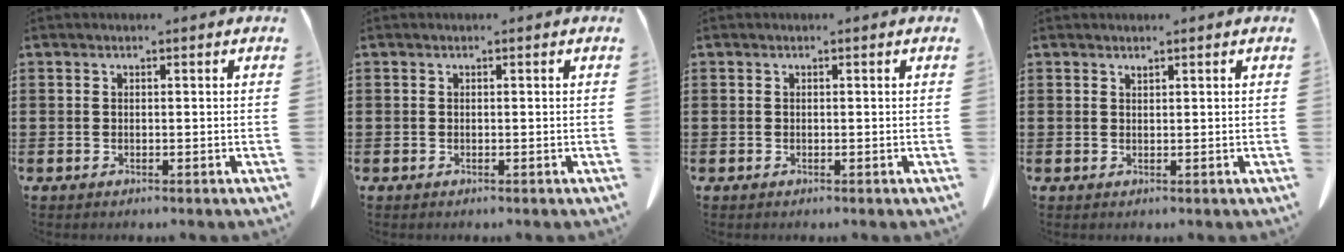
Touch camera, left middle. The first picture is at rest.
{"total": 0.0}
{"total": 0.0}
{"total": 0.6, "force": [0.6, 0.0, 0.2], "torque": [-0.006, -0.003, 0.012]}